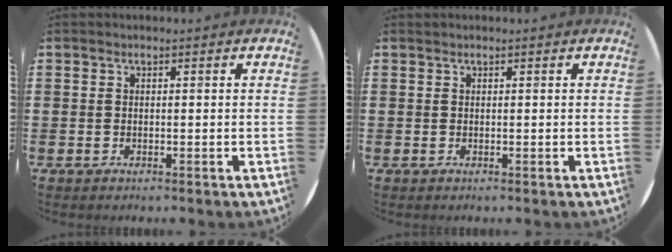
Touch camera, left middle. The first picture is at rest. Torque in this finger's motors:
{"motor_torque": [-0.04, 0.04, -0.01, 0.01]}